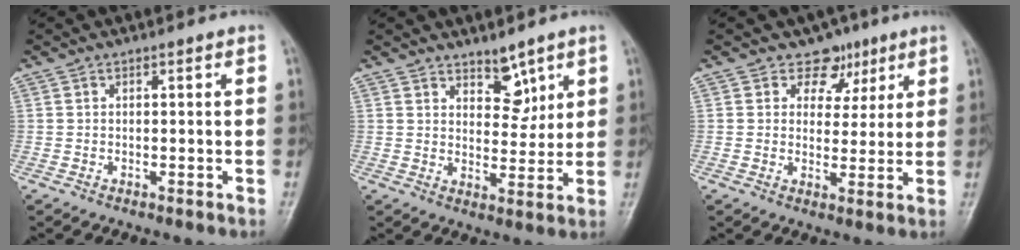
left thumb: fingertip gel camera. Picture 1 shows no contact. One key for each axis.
{"total": 5.4, "fx": 3.6, "fy": 3.0, "fz": 2.7, "tx": -0.010, "ty": -0.028, "tz": 0.059}
{"total": 6.0, "fx": 3.5, "fy": 4.8, "fz": 1.2, "tx": 0.020, "ty": -0.010, "tz": 0.049}